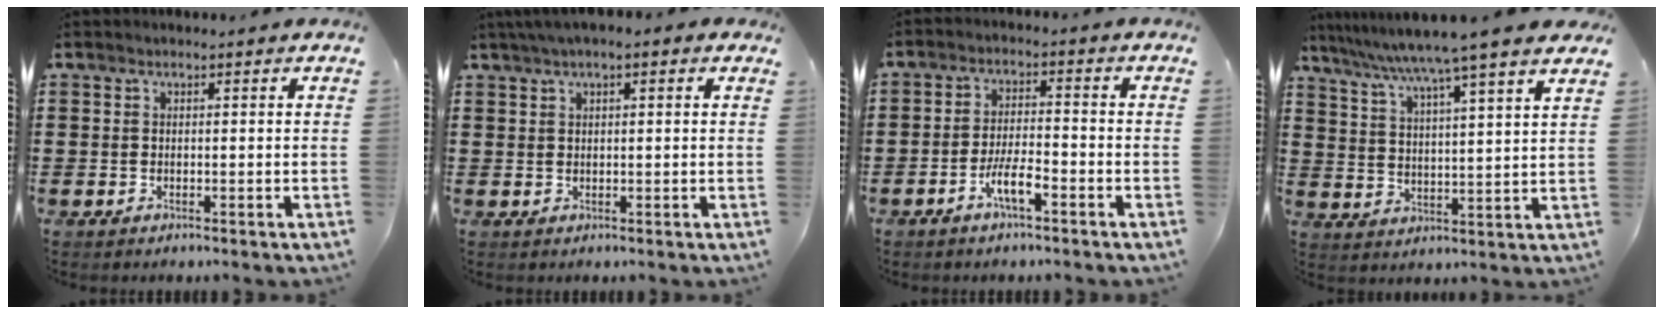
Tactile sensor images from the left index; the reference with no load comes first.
{"total": 2.3, "force": [1.1, 0.6, 1.9], "torque": [-0.037, 0.006, 0.019]}
{"total": 5.1, "force": [-2.7, 1.1, 4.2], "torque": [-0.090, 0.000, -0.055]}
{"total": 6.9, "force": [5.8, -1.4, 3.4], "torque": [-0.088, -0.038, 0.092]}